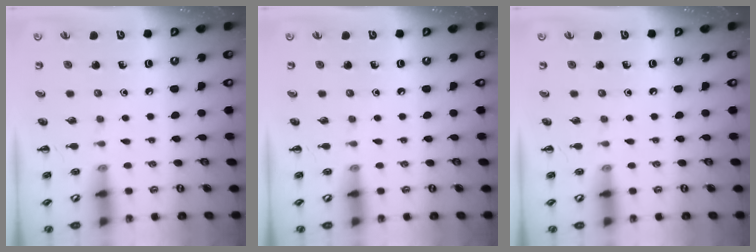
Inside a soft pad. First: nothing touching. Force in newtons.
{"total": 0.0}
{"total": 0.0}